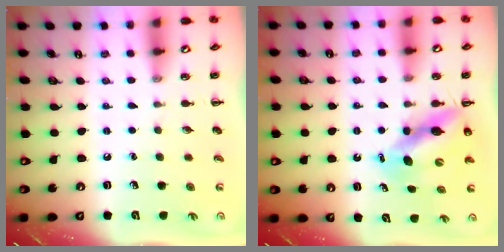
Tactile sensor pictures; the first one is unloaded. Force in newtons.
{"total": 10.4, "press": 10.0, "slide": 2.7}